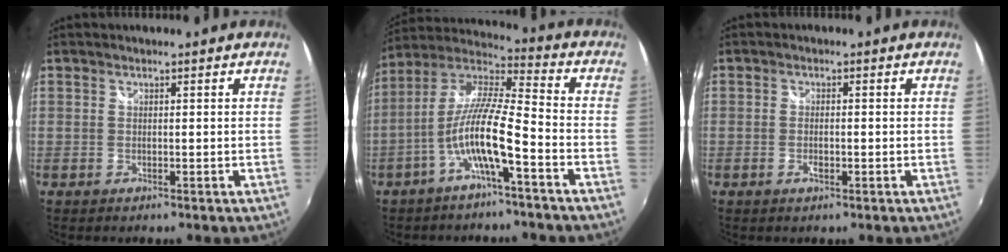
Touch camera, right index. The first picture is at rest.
{"total": 11.4, "force": [-4.8, 1.0, 10.3], "torque": [-0.206, 0.006, -0.092]}
{"total": 1.9, "force": [-0.7, 0.8, 1.6], "torque": [-0.030, -0.002, -0.011]}